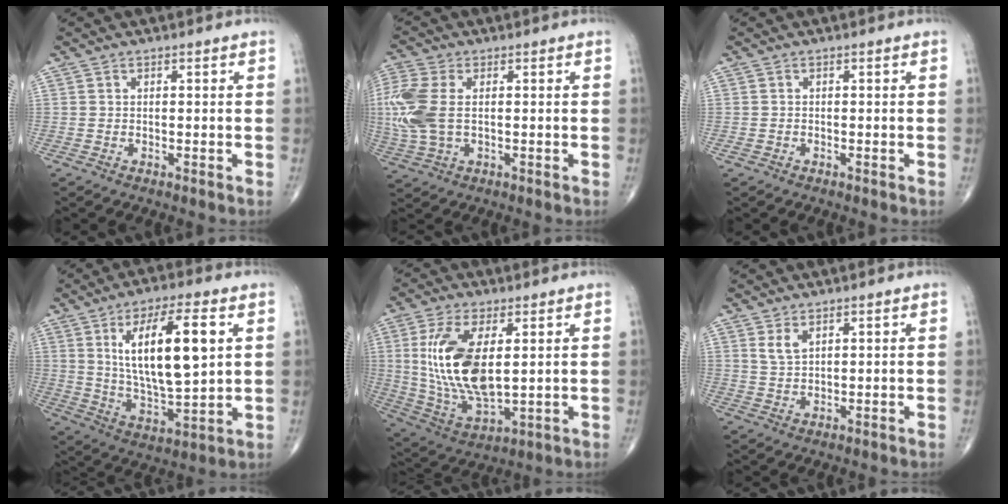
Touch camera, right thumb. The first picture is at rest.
{"total": 10.9, "force": [0.6, 6.4, 8.8], "torque": [-0.240, 0.008, 0.016]}
{"total": 0.6, "force": [-0.3, 0.5, 0.2], "torque": [-0.006, 0.001, -0.007]}
{"total": 18.0, "force": [4.9, 5.9, 16.3], "torque": [-0.269, -0.020, 0.092]}
{"total": 16.7, "force": [2.8, 7.6, 14.5], "torque": [-0.289, -0.023, 0.067]}
{"total": 2.6, "force": [1.5, 1.2, 1.8], "torque": [-0.033, -0.007, 0.036]}